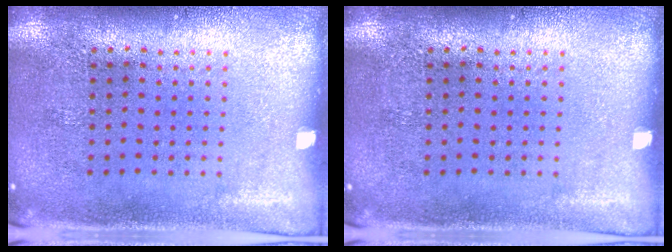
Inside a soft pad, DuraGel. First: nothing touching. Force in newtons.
{"total": 0.0}